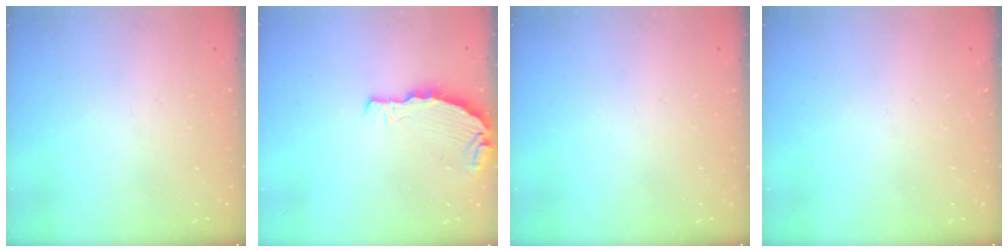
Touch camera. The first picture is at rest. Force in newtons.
{"total": 4.4, "press": 4.4, "slide": 0.4}
{"total": 0.0}
{"total": 0.0}